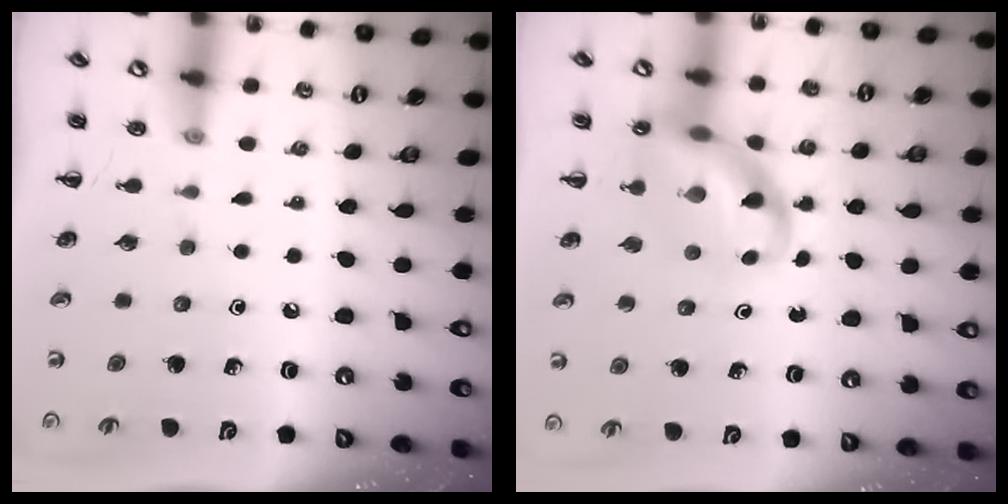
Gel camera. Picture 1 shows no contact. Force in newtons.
{"total": 11.3, "press": 10.9, "slide": 2.8}